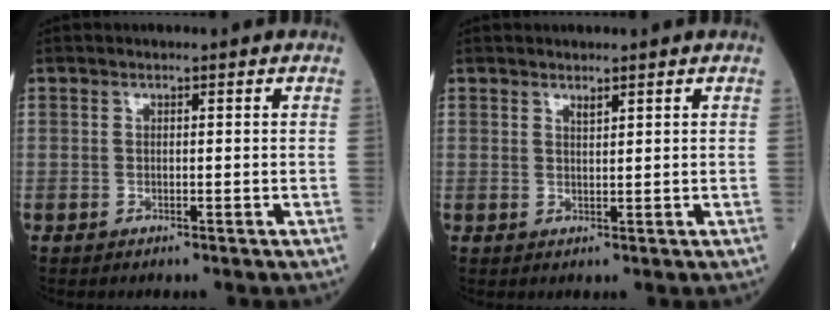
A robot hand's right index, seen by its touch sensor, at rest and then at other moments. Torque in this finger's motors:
{"motor_torque": [-0.06, -0.05, 0.00, 0.01]}